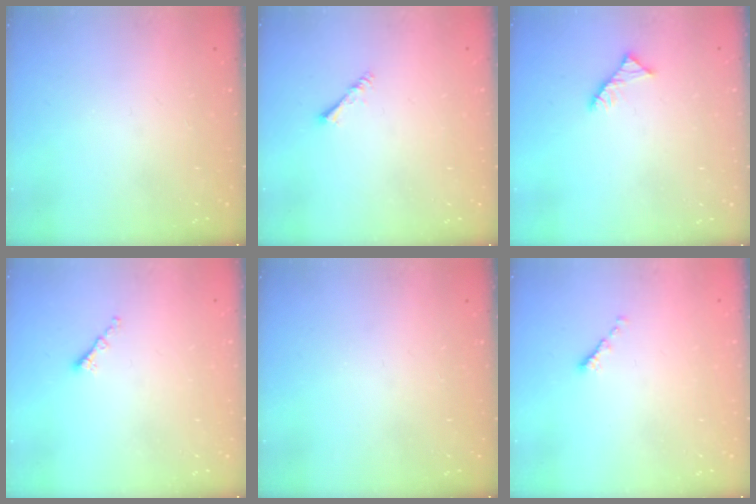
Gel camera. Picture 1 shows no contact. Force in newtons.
{"total": 1.4, "press": 1.4, "slide": 0.3}
{"total": 2.9, "press": 2.9, "slide": 0.4}
{"total": 1.4, "press": 1.3, "slide": 0.5}
{"total": 0.0}
{"total": 0.6, "press": 0.5, "slide": 0.3}